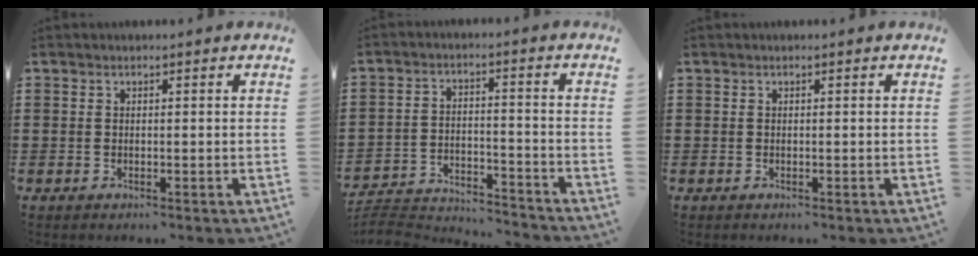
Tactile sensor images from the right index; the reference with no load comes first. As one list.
[{"total": 4.8, "force": [-4.7, 0.3, 0.9], "torque": [-0.030, -0.003, -0.099]}, {"total": 0.0}]